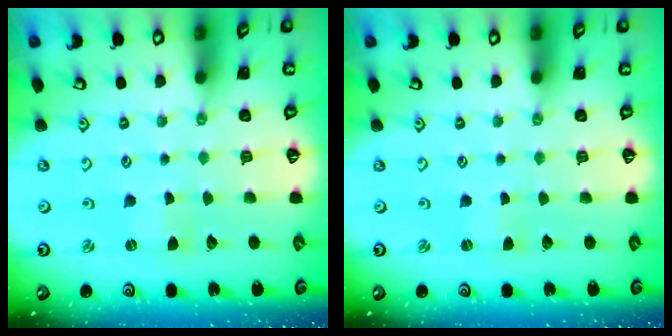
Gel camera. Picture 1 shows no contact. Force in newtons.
{"total": 0.0}